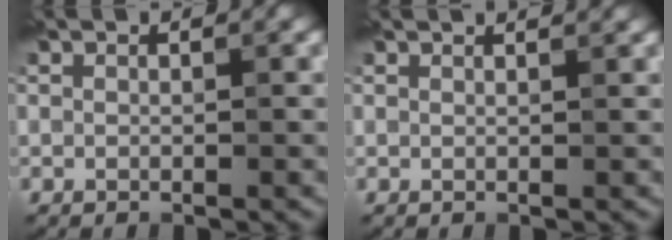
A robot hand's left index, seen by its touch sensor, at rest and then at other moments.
{"total": 1.8, "force": [1.5, 0.6, 0.7], "torque": [-0.007, 0.003, 0.002]}